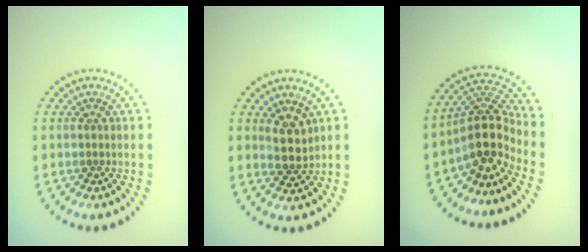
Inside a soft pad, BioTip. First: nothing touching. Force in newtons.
{"total": 2.5, "press": 2.2, "slide": 1.1}
{"total": 4.5, "press": 3.4, "slide": 3.0}